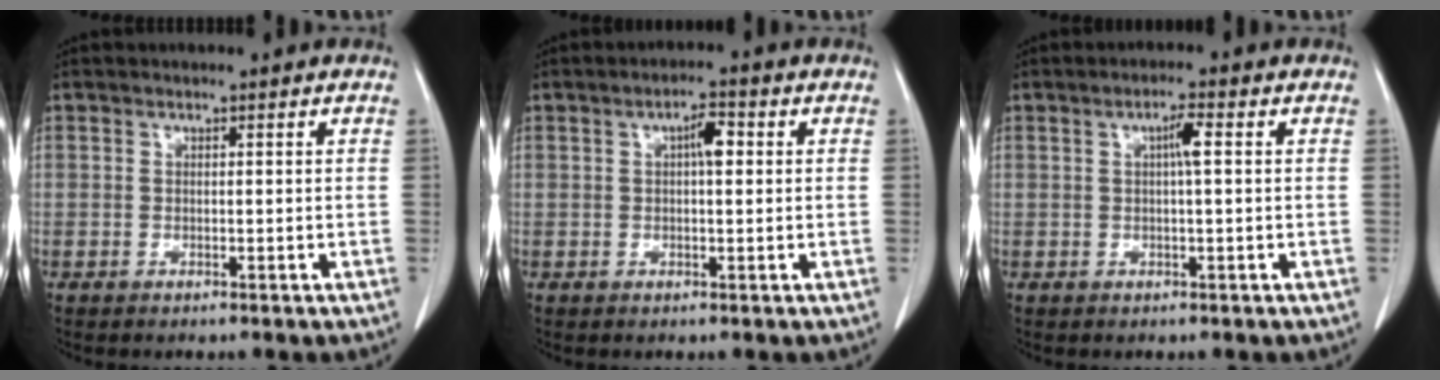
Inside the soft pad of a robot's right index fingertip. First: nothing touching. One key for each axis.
{"total": 3.1, "fx": 0.7, "fy": 0.9, "fz": 3.0, "tx": -0.050, "ty": 0.008, "tz": 0.009}
{"total": 2.6, "fx": 0.5, "fy": 0.2, "fz": 2.5, "tx": -0.043, "ty": 0.005, "tz": 0.007}